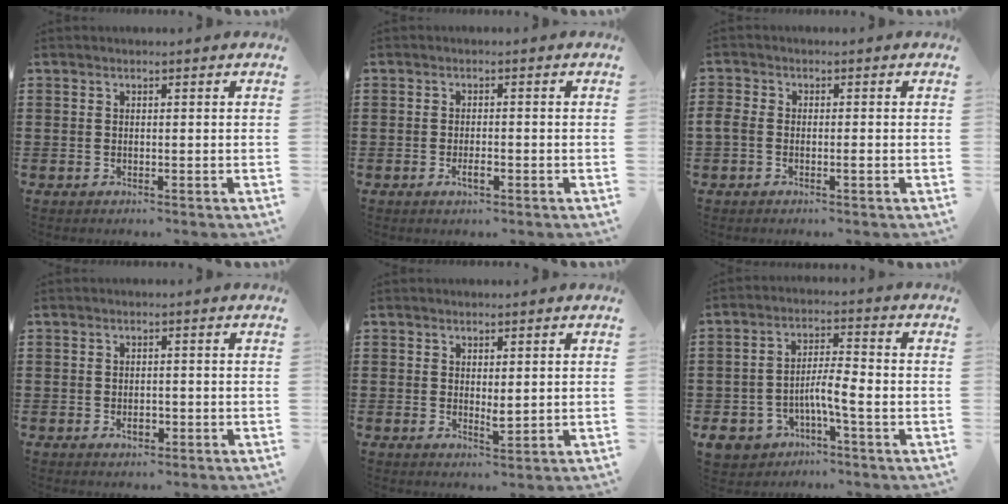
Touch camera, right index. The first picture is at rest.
{"total": 2.1, "force": [-0.9, 0.7, 1.7], "torque": [-0.031, 0.001, -0.017]}
{"total": 1.8, "force": [-0.8, 0.9, 1.4], "torque": [-0.036, -0.002, -0.017]}
{"total": 1.9, "force": [-0.7, 1.1, 1.4], "torque": [-0.029, 0.002, -0.013]}
{"total": 1.9, "force": [0.6, 0.9, 1.5], "torque": [-0.020, -0.002, 0.010]}
{"total": 5.9, "force": [-2.6, 2.5, 4.7], "torque": [-0.104, -0.001, -0.054]}